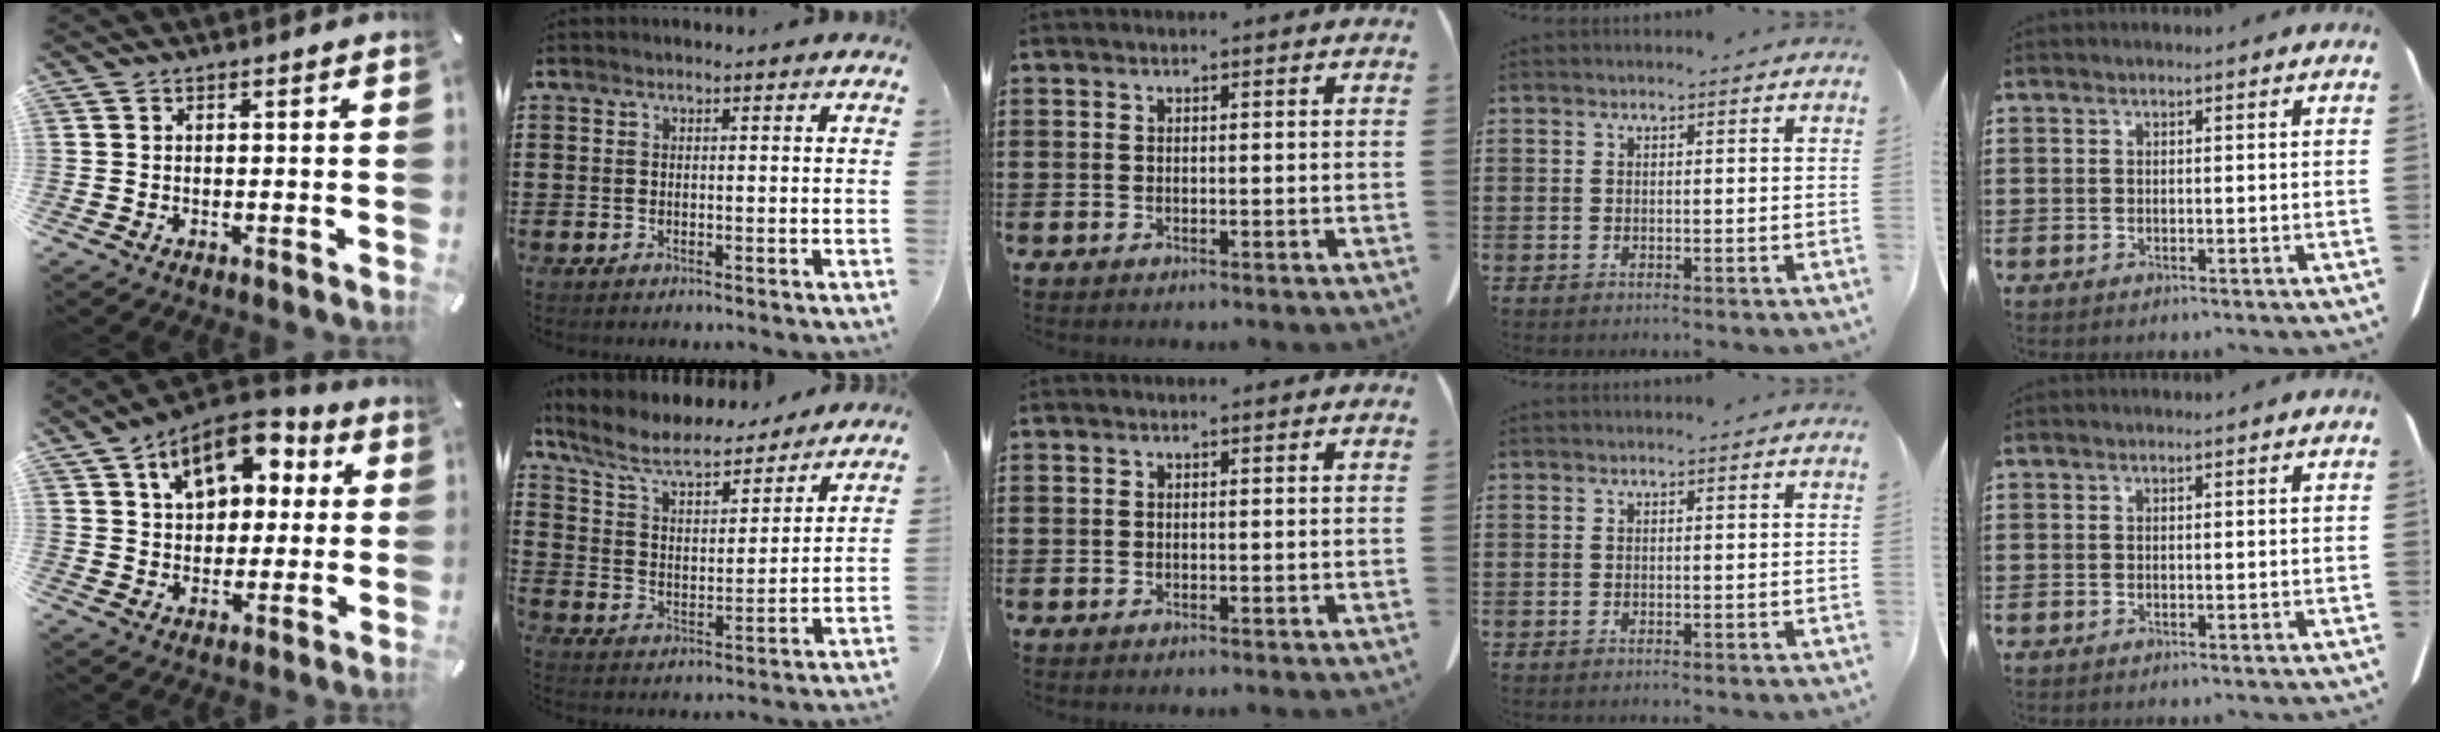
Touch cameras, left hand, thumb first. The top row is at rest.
{"thumb": {"total": 13.1, "force": [5.9, 9.0, 7.3], "torque": [-0.116, -0.018, 0.109]}, "index": {"total": 7.2, "force": [6.2, 1.7, 3.4], "torque": [-0.093, -0.033, 0.103]}}